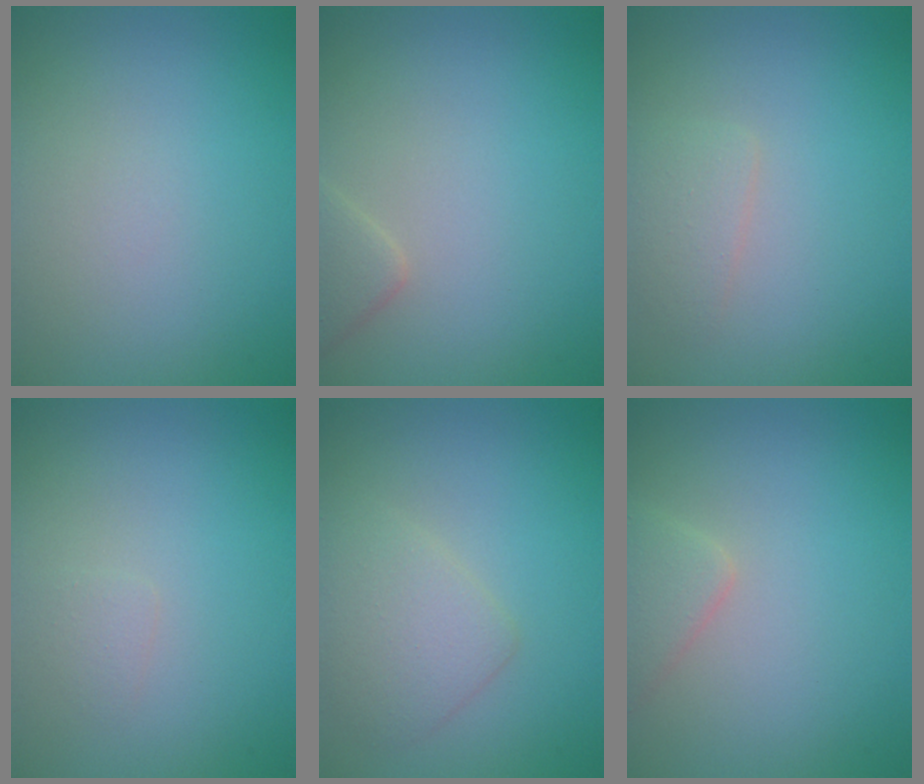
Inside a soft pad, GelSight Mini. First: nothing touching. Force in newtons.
{"total": 1.8, "press": 1.8, "slide": 0.2}
{"total": 1.6, "press": 1.6, "slide": 0.0}
{"total": 0.7, "press": 0.7, "slide": 0.1}
{"total": 2.9, "press": 2.9, "slide": 0.2}
{"total": 2.1, "press": 2.1, "slide": 0.2}